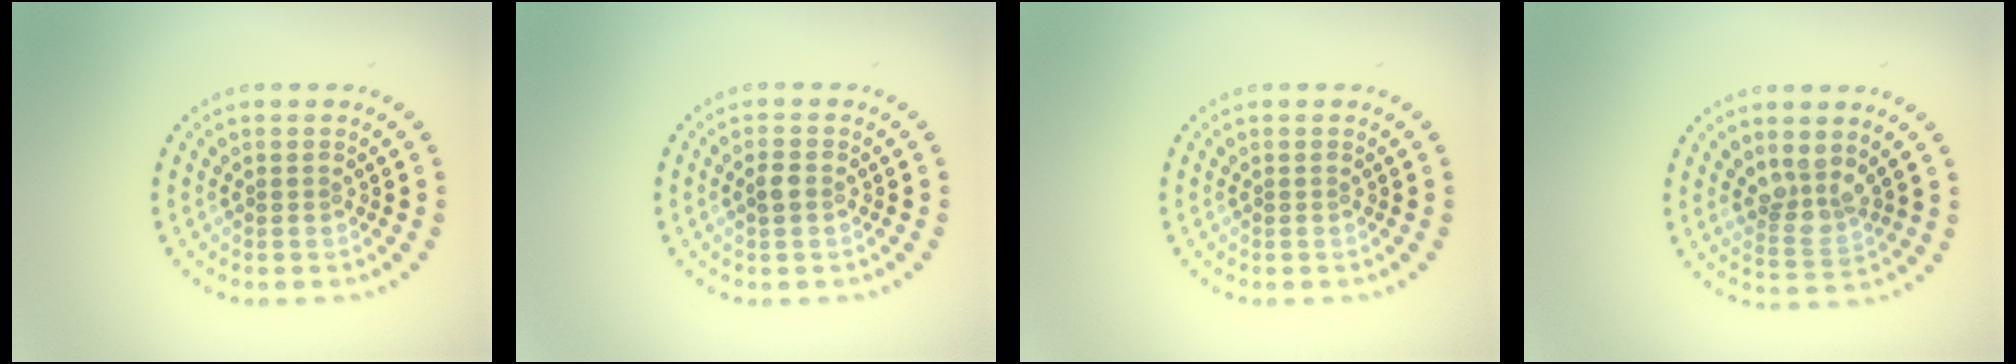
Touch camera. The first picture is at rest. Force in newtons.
{"total": 1.3, "press": 1.3, "slide": 0.1}
{"total": 0.0}
{"total": 2.8, "press": 2.2, "slide": 1.7}